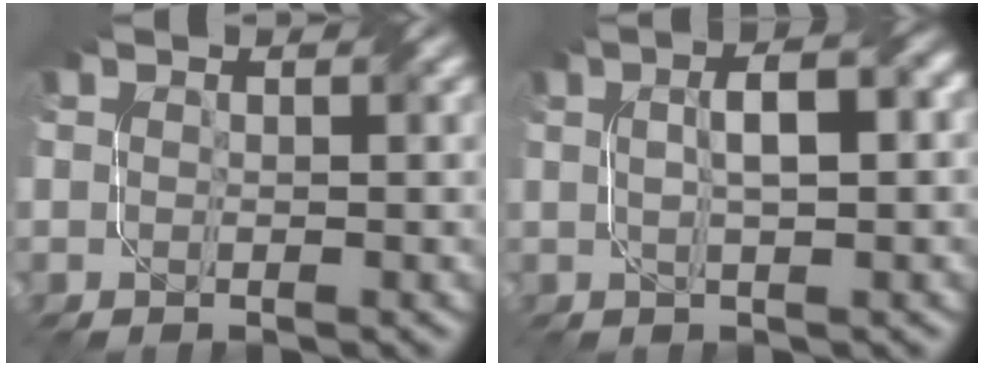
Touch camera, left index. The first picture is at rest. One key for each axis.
{"total": 4.3, "fx": 0.7, "fy": 1.0, "fz": 4.1, "tx": -0.067, "ty": 0.015, "tz": 0.012}